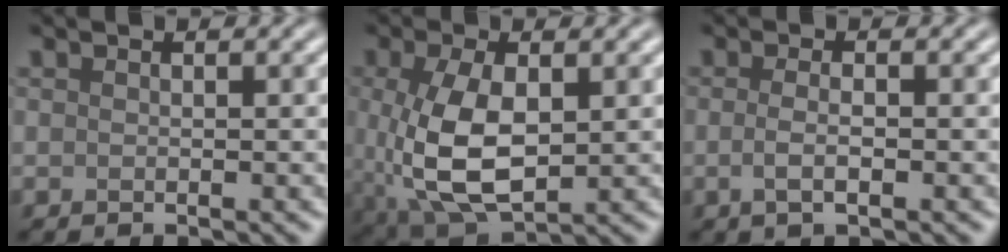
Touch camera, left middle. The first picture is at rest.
{"total": 7.7, "force": [-0.1, 4.0, 6.6], "torque": [-0.158, -0.012, 0.007]}
{"total": 1.9, "force": [-0.4, 0.6, 1.7], "torque": [-0.037, -0.004, -0.012]}